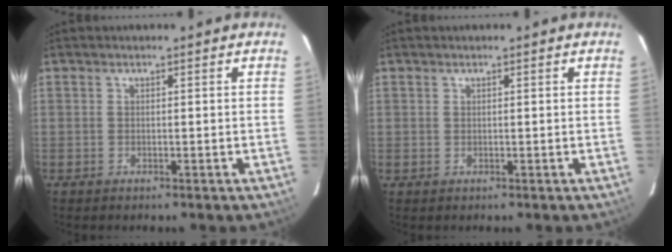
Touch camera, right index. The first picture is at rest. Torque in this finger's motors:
{"motor_torque": [-0.45, 0.19, -1.05, -0.21]}